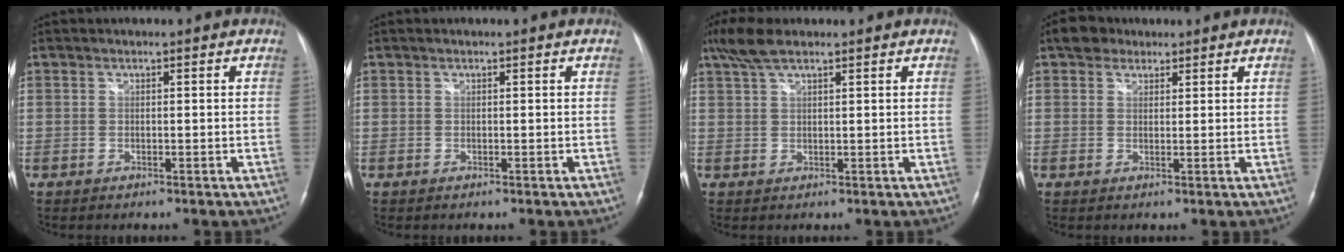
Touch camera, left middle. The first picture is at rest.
{"total": 0.0}
{"total": 4.7, "force": [3.5, 1.1, 3.0], "torque": [-0.069, 0.020, 0.070]}
{"total": 3.3, "force": [2.2, 2.3, 0.8], "torque": [-0.015, 0.016, 0.037]}